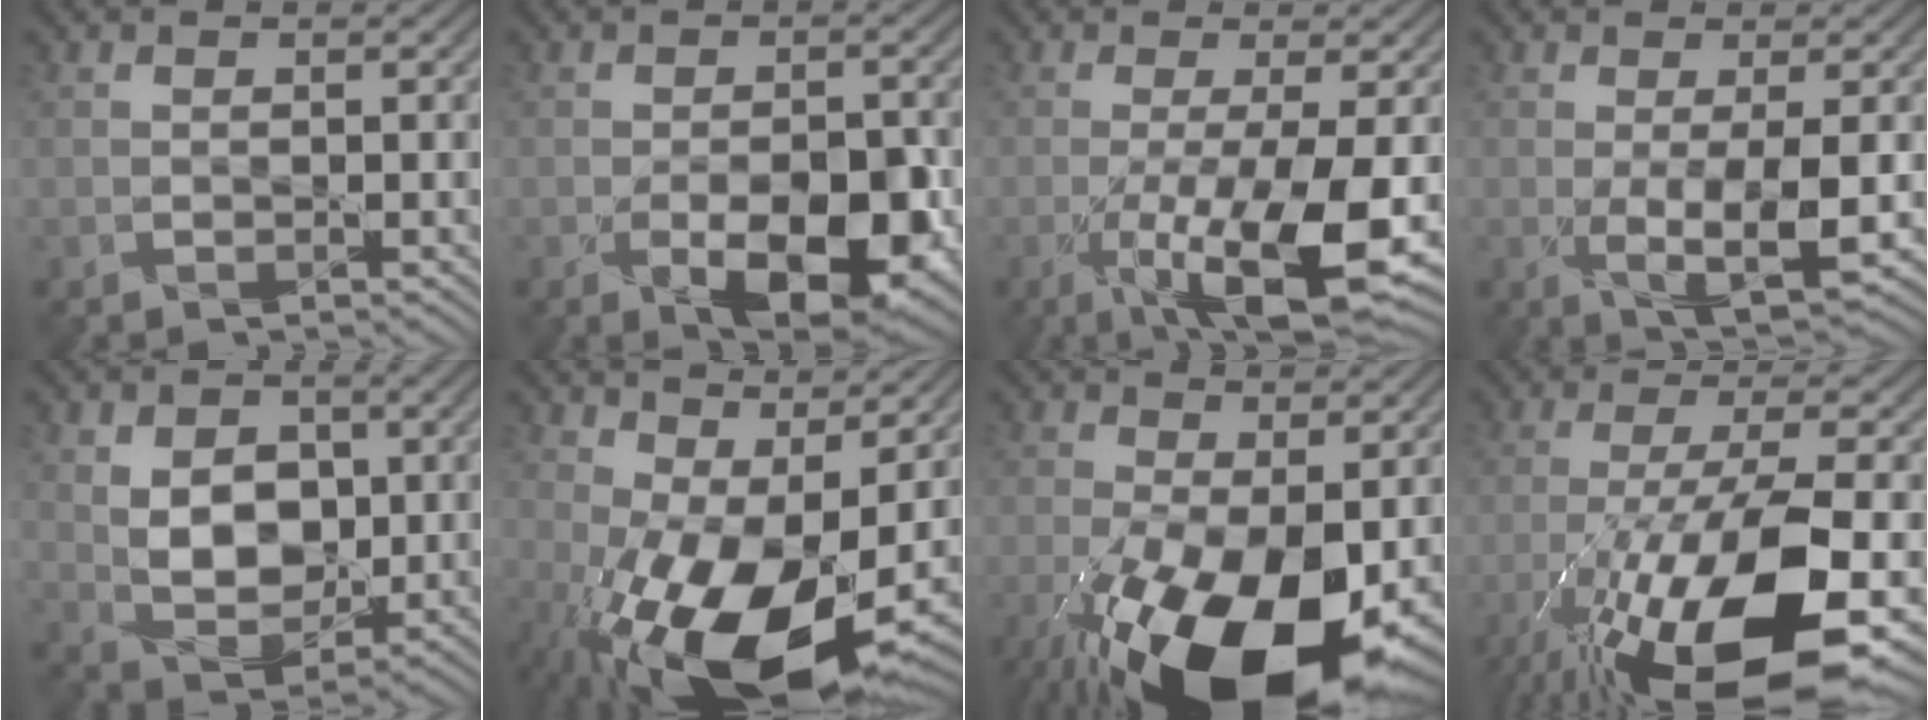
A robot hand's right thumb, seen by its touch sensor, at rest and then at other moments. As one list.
[{"total": 8.5, "force": [-3.1, 4.0, 6.9], "torque": [-0.114, -0.013, -0.044]}, {"total": 11.1, "force": [-3.5, 2.6, 10.2], "torque": [-0.177, -0.013, -0.051]}, {"total": 5.4, "force": [-0.5, 1.2, 5.2], "torque": [-0.101, -0.006, -0.006]}, {"total": 6.9, "force": [0.9, 5.0, 4.6], "torque": [-0.096, -0.004, 0.015]}, {"total": 16.8, "force": [-3.3, 7.5, 14.6], "torque": [-0.277, -0.023, -0.042]}, {"total": 18.2, "force": [-7.3, 8.6, 14.3], "torque": [-0.288, -0.052, -0.106]}, {"total": 19.3, "force": [-10.1, 5.3, 15.5], "torque": [-0.291, -0.027, -0.167]}]